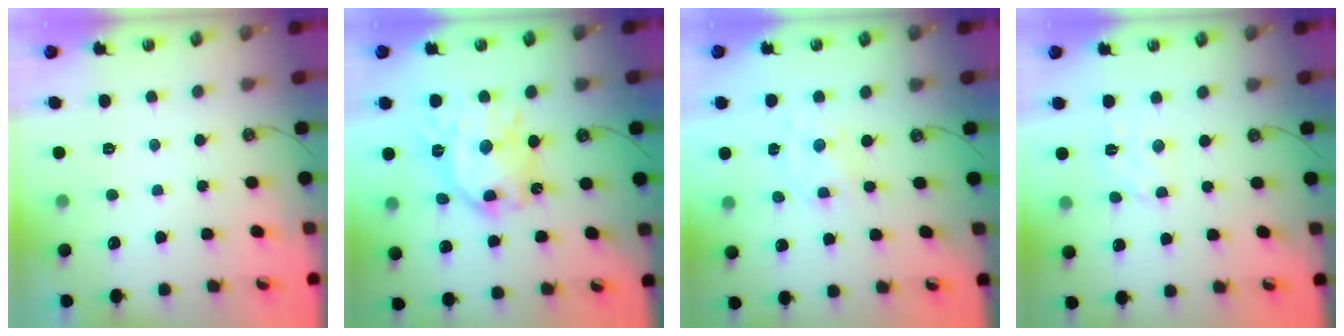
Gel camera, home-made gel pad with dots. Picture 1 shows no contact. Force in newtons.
{"total": 17.7, "press": 17.6, "slide": 1.7}
{"total": 1.0, "press": 1.0, "slide": 0.2}
{"total": 6.4, "press": 6.4, "slide": 0.6}